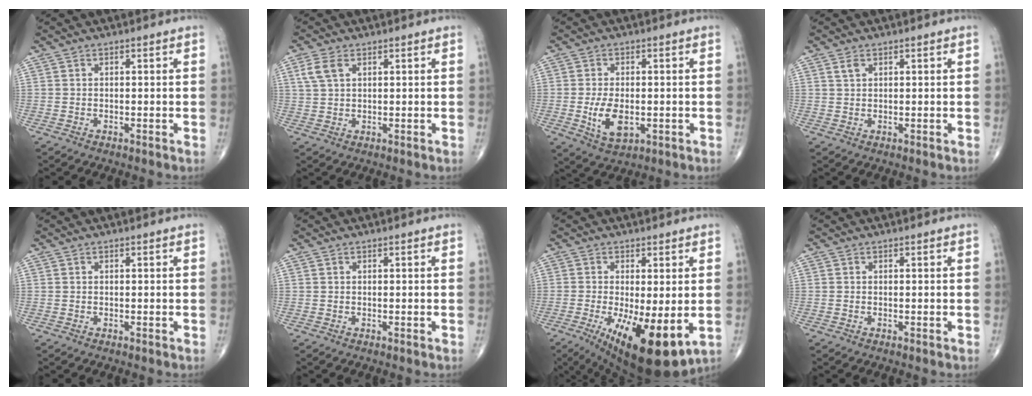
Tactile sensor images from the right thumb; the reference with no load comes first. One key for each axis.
{"total": 4.0, "fx": 1.7, "fy": 2.3, "fz": 2.8, "tx": -0.065, "ty": 0.008, "tz": 0.040}
{"total": 7.2, "fx": -1.3, "fy": 4.0, "fz": 5.9, "tx": -0.102, "ty": -0.009, "tz": -0.015}
{"total": 1.2, "fx": 0.7, "fy": 0.9, "fz": 0.6, "tx": -0.005, "ty": -0.001, "tz": 0.012}
{"total": 0.0}
{"total": 0.0}
{"total": 14.7, "fx": -3.9, "fy": 4.9, "fz": 13.3, "tx": -0.201, "ty": -0.025, "tz": -0.044}
{"total": 0.0}